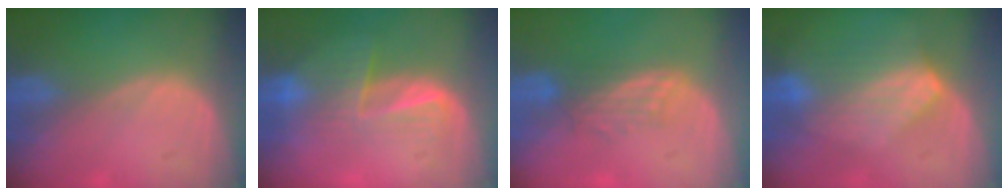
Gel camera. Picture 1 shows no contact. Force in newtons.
{"total": 6.6, "press": 6.2, "slide": 2.1}
{"total": 3.2, "press": 3.1, "slide": 0.7}
{"total": 7.0, "press": 6.5, "slide": 2.4}